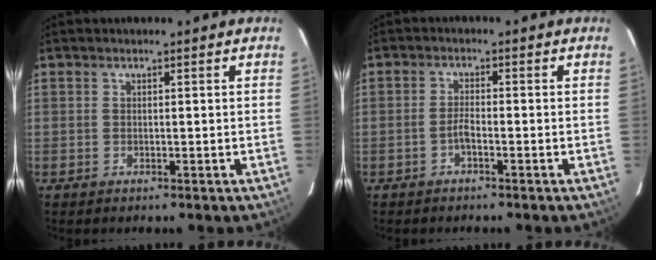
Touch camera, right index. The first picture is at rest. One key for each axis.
{"total": 1.8, "fx": -1.2, "fy": 0.2, "fz": 1.3, "tx": -0.031, "ty": 0.006, "tz": -0.024}